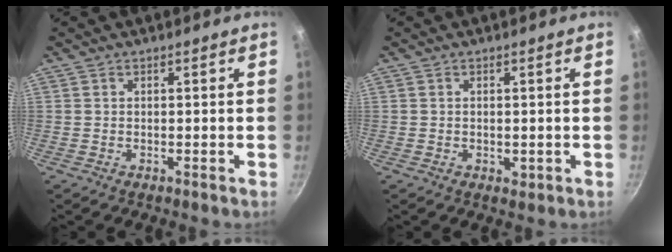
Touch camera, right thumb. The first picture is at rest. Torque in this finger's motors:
{"motor_torque": [-0.29, 0.11, -0.05, 0.49, -0.01]}